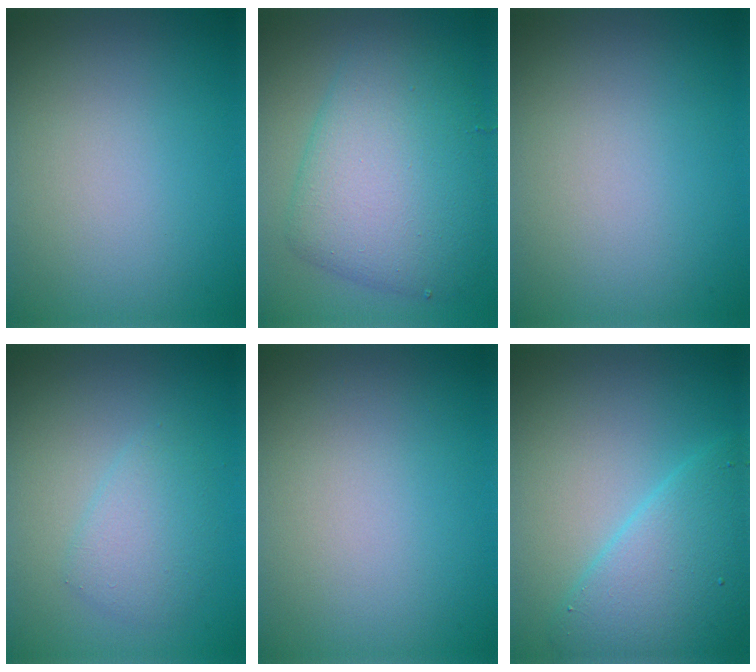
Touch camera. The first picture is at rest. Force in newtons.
{"total": 8.0, "press": 8.0, "slide": 0.2}
{"total": 0.0}
{"total": 2.4, "press": 2.4, "slide": 0.1}
{"total": 0.0}
{"total": 5.5, "press": 5.5, "slide": 0.3}